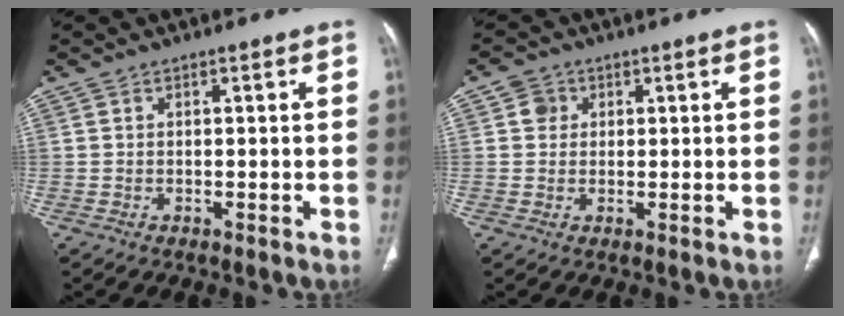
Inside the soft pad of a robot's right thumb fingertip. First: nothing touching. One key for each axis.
{"total": 3.0, "fx": 0.8, "fy": 2.7, "fz": 0.8, "tx": 0.003, "ty": 0.000, "tz": 0.010}